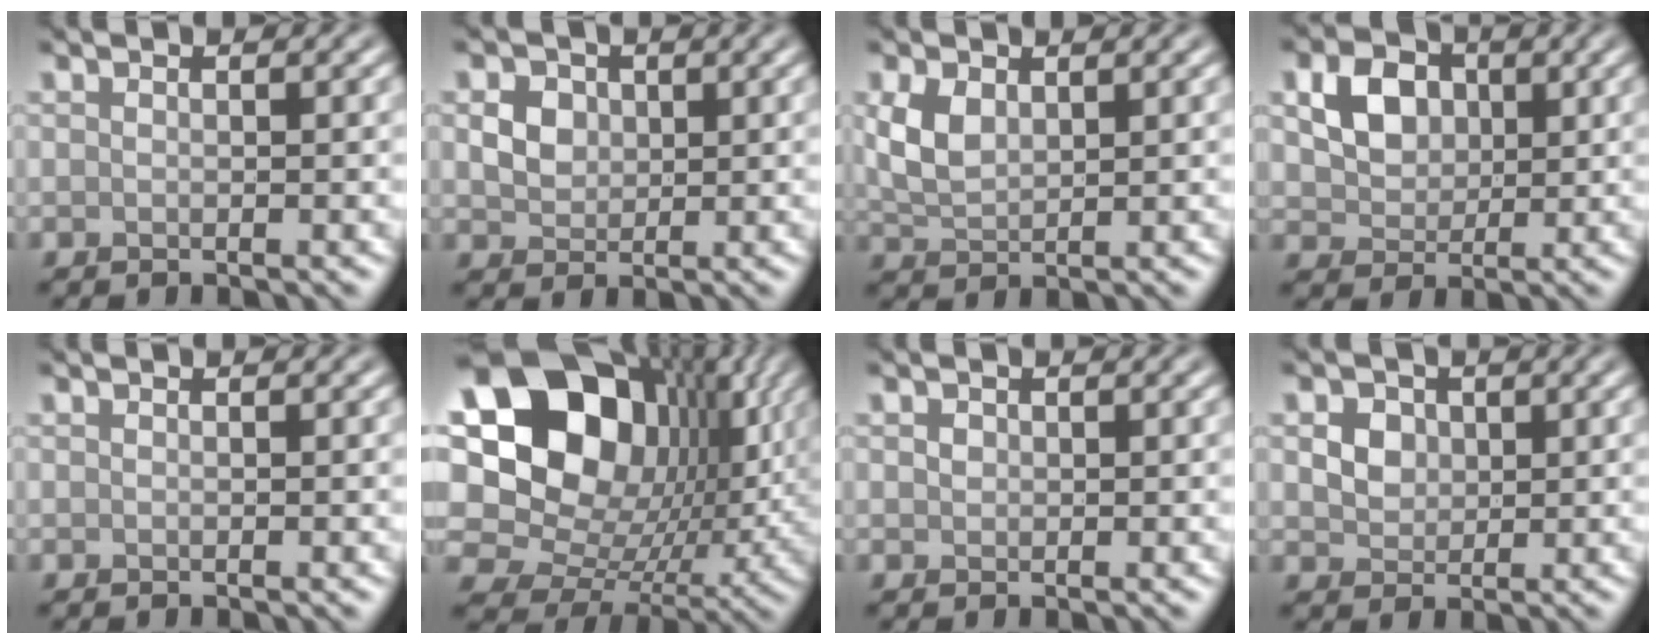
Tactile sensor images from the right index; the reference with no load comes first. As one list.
[{"total": 2.8, "force": [0.8, 2.3, 1.5], "torque": [-0.033, 0.002, 0.014]}, {"total": 3.0, "force": [0.9, 1.8, 2.2], "torque": [-0.057, 0.002, 0.026]}, {"total": 4.4, "force": [1.0, 3.5, 2.6], "torque": [-0.056, 0.003, 0.020]}, {"total": 0.0}, {"total": 19.3, "force": [4.8, 14.5, 11.7], "torque": [-0.212, 0.028, 0.099]}, {"total": 0.6, "force": [0.1, 0.6, 0.2], "torque": [-0.005, 0.000, 0.002]}, {"total": 3.7, "force": [1.4, 2.9, 1.9], "torque": [-0.046, 0.009, 0.022]}]